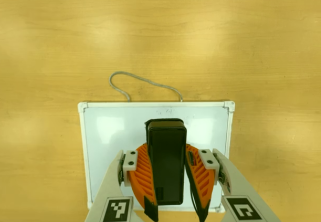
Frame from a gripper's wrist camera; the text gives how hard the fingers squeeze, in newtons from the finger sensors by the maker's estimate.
{"total": 9.6, "left": 8.0, "right": 11.2}